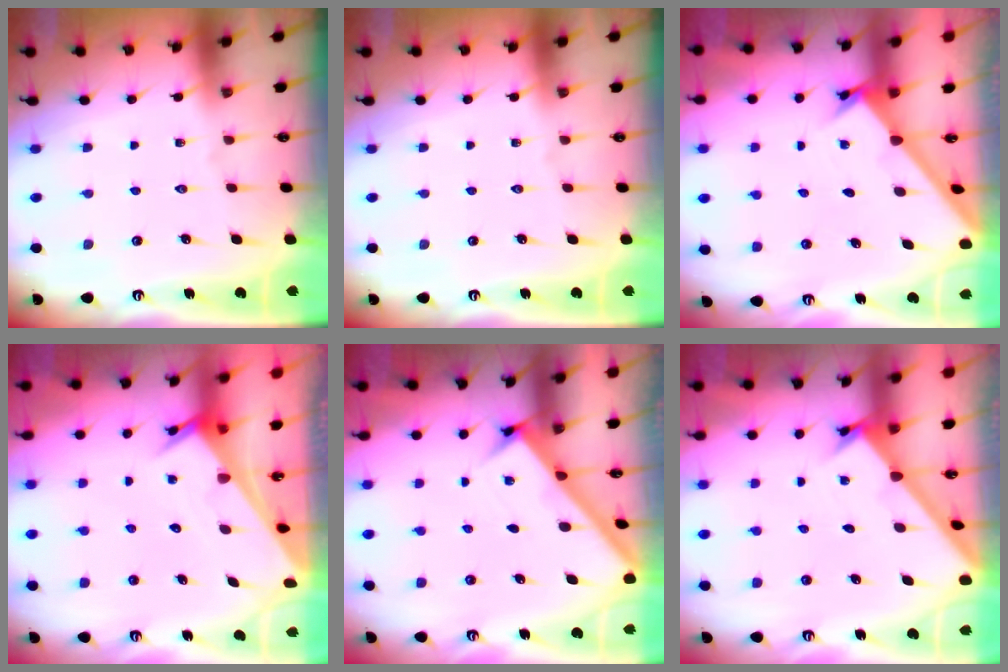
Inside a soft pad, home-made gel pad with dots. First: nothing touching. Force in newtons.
{"total": 0.0}
{"total": 1.7, "press": 1.7, "slide": 0.1}
{"total": 3.2, "press": 3.2, "slide": 0.2}
{"total": 2.8, "press": 2.7, "slide": 0.4}
{"total": 1.6, "press": 1.6, "slide": 0.1}